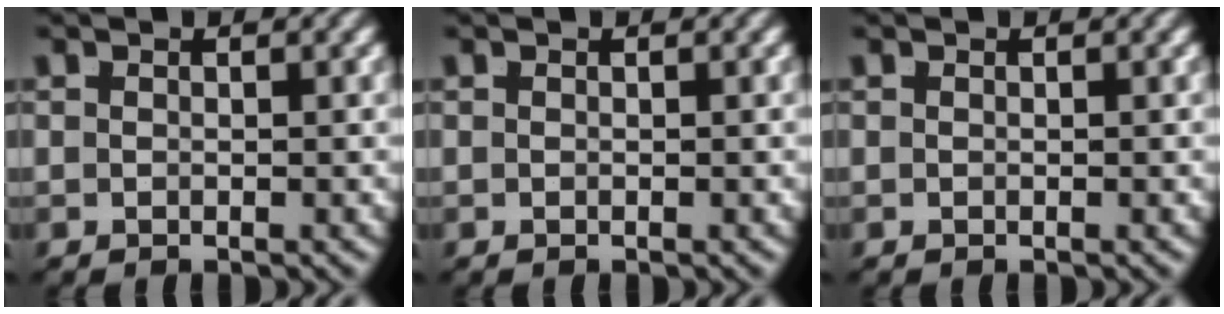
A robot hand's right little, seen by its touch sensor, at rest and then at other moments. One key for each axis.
{"total": 0.0}
{"total": 0.0}